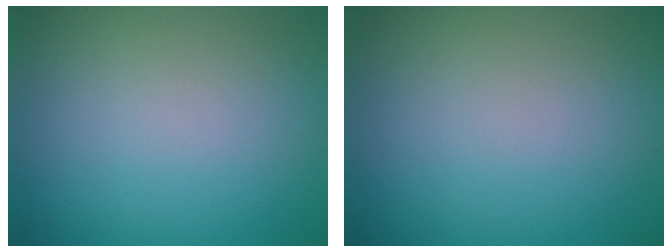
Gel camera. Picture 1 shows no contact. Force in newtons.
{"total": 0.0}